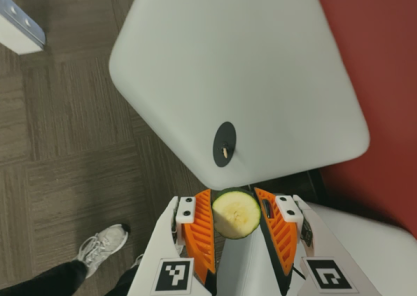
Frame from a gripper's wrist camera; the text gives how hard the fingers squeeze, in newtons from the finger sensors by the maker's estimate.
{"total": 11.6, "left": 12.2, "right": 11.1}